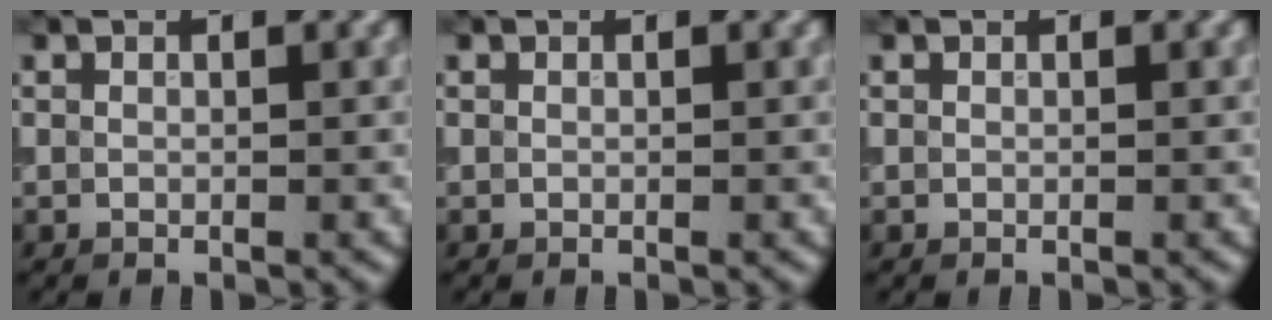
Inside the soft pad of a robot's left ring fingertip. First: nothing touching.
{"total": 0.0}
{"total": 0.0}